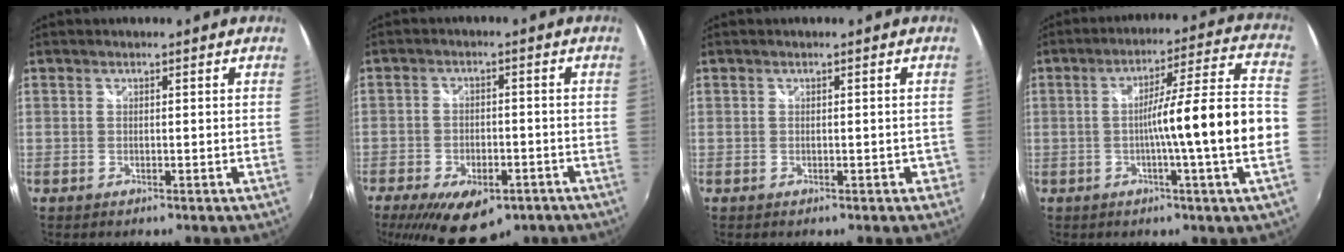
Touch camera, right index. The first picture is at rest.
{"total": 15.6, "force": [-9.8, 7.6, 9.4], "torque": [-0.200, -0.027, -0.139]}
{"total": 1.5, "force": [-0.6, 1.1, 0.8], "torque": [-0.007, 0.006, 0.000]}
{"total": 13.9, "force": [-2.7, -1.5, 13.6], "torque": [-0.184, 0.012, -0.040]}